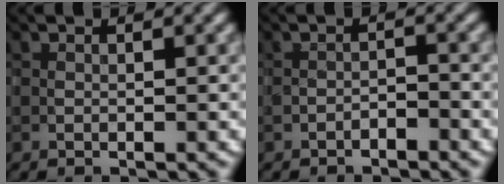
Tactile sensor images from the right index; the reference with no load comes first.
{"total": 1.0, "force": [-0.9, 0.2, 0.2], "torque": [0.000, 0.006, -0.018]}